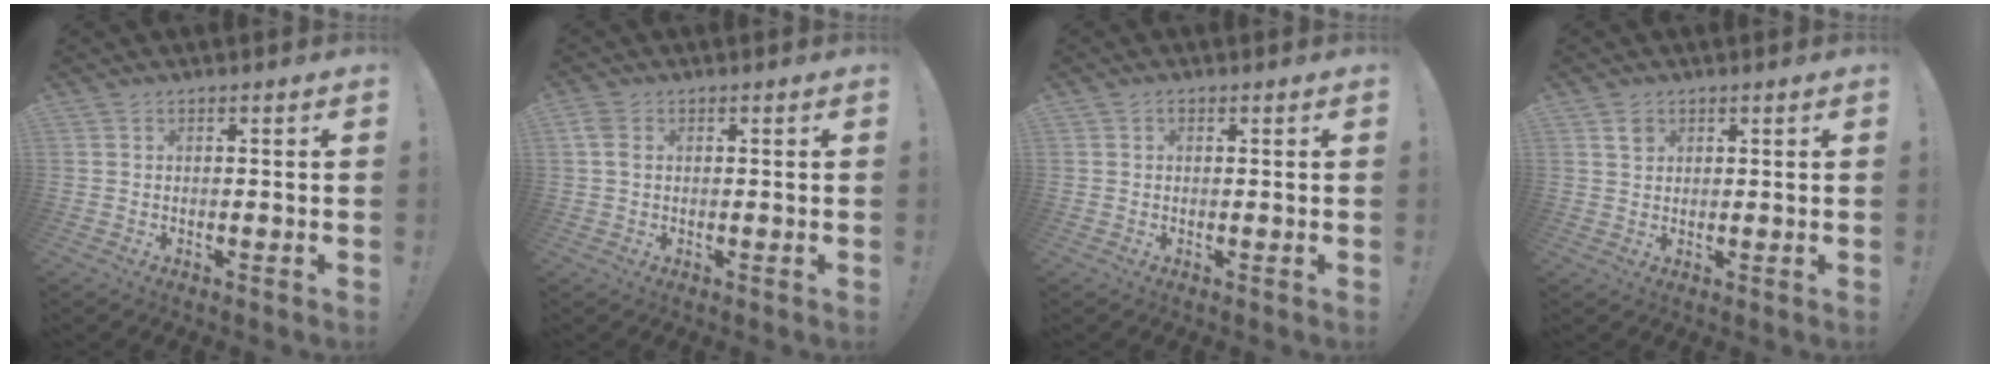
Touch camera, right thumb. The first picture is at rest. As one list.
[{"total": 3.7, "force": [1.0, 2.5, 2.6], "torque": [-0.051, 0.008, 0.021]}, {"total": 0.7, "force": [0.1, 0.6, 0.2], "torque": [-0.007, 0.004, 0.002]}, {"total": 2.6, "force": [1.4, 2.0, 0.8], "torque": [0.004, -0.008, 0.024]}]